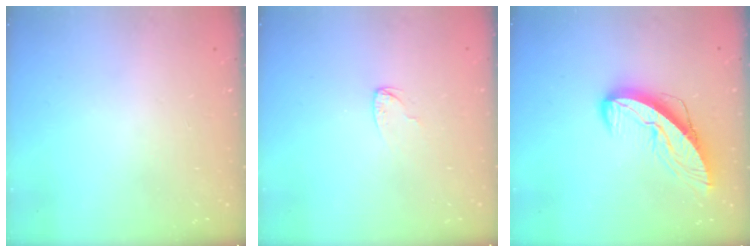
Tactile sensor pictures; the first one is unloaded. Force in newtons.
{"total": 2.6, "press": 2.6, "slide": 0.3}
{"total": 10.1, "press": 10.0, "slide": 1.1}